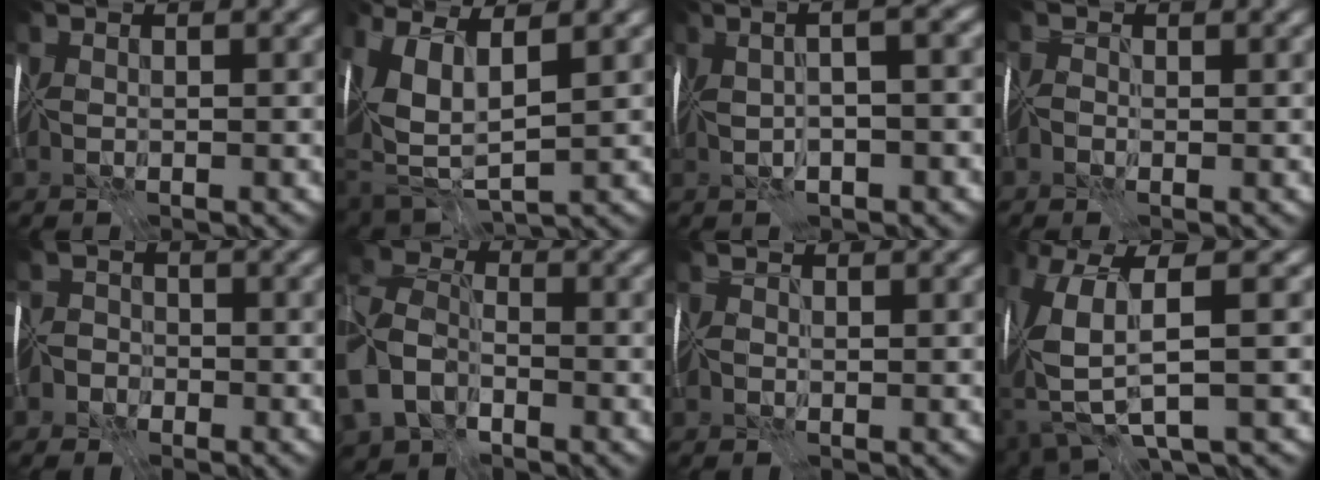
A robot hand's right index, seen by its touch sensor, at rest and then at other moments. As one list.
[{"total": 5.4, "force": [1.5, 2.3, 4.6], "torque": [-0.121, -0.017, 0.037]}, {"total": 5.7, "force": [1.2, 1.5, 5.4], "torque": [-0.063, 0.022, 0.004]}, {"total": 0.9, "force": [-0.9, 0.3, -0.1], "torque": [0.008, 0.008, -0.026]}, {"total": 4.1, "force": [-3.2, 2.6, 0.0], "torque": [0.024, -0.005, -0.070]}, {"total": 8.2, "force": [-4.4, 5.0, 4.7], "torque": [-0.125, -0.025, -0.098]}, {"total": 1.2, "force": [0.0, 1.1, 0.3], "torque": [-0.005, 0.009, -0.015]}, {"total": 6.4, "force": [-0.4, 1.6, 6.2], "torque": [-0.153, -0.019, -0.002]}]